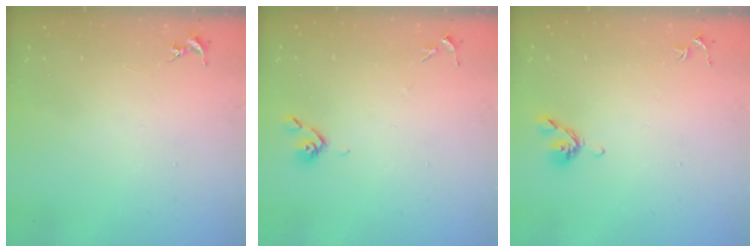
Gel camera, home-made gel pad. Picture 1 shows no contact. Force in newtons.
{"total": 5.8, "press": 5.8, "slide": 0.7}
{"total": 7.2, "press": 7.1, "slide": 1.2}